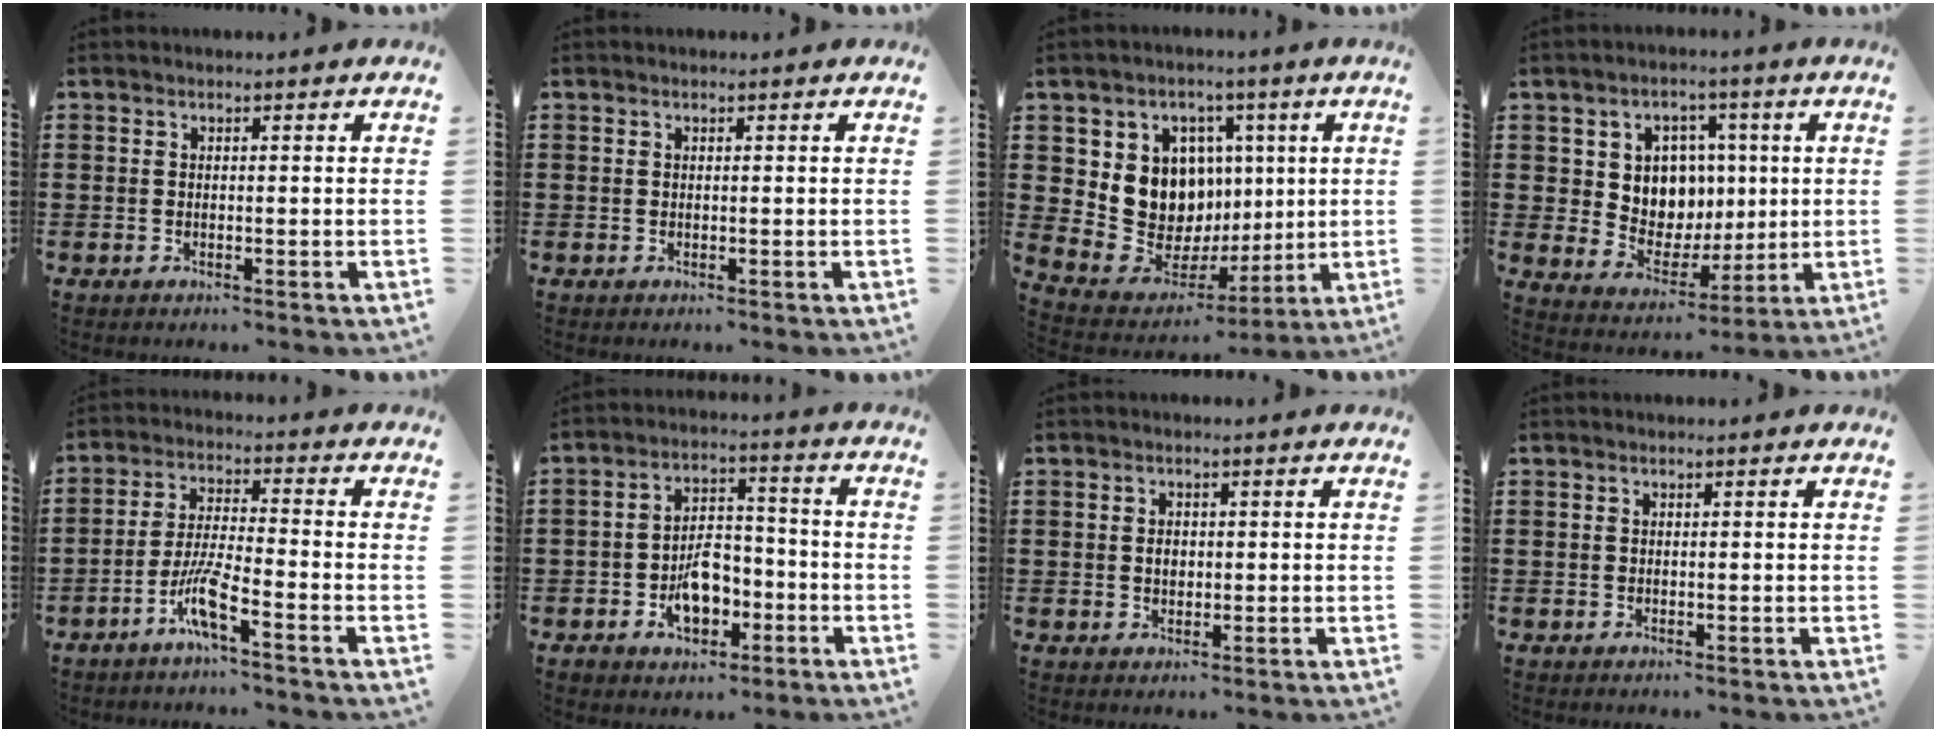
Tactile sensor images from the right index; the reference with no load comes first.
{"total": 0.0}
{"total": 11.5, "force": [2.4, 10.3, 4.3], "torque": [-0.113, -0.029, 0.055]}
{"total": 7.9, "force": [2.3, 7.0, 2.8], "torque": [-0.078, -0.002, 0.044]}
{"total": 6.8, "force": [-4.3, 0.5, 5.3], "torque": [-0.128, -0.014, -0.087]}
{"total": 7.1, "force": [-2.9, 4.6, 4.6], "torque": [-0.074, 0.013, -0.052]}
{"total": 1.8, "force": [0.0, 1.2, 1.3], "torque": [-0.027, 0.007, -0.001]}
{"total": 0.0}